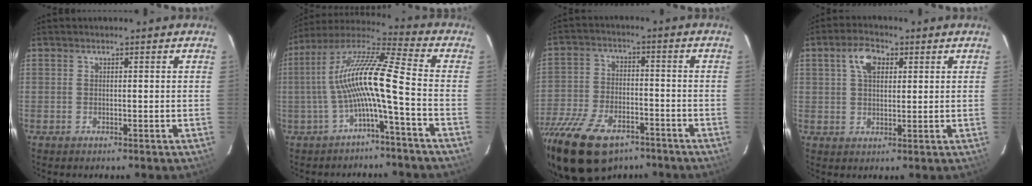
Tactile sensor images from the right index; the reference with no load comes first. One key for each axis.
{"total": 12.6, "fx": -3.1, "fy": 0.2, "fz": 12.3, "tx": -0.237, "ty": 0.014, "tz": -0.061}
{"total": 19.5, "fx": -13.2, "fy": 9.8, "fz": 10.5, "tx": -0.237, "ty": -0.028, "tz": -0.224}
{"total": 5.6, "fx": 2.1, "fy": 3.3, "fz": 3.9, "tx": -0.069, "ty": 0.017, "tz": 0.039}